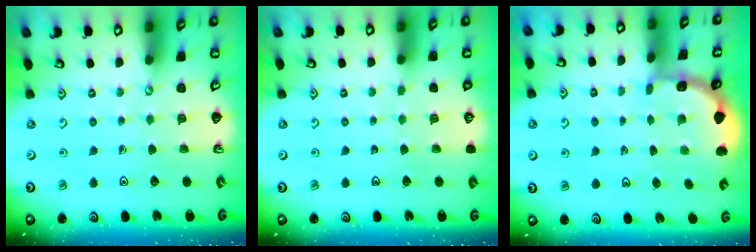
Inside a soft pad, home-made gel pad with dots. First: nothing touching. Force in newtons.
{"total": 0.0}
{"total": 2.1, "press": 2.1, "slide": 0.2}